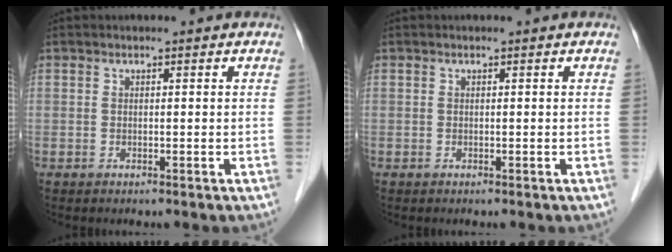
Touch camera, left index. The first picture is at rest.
{"total": 0.0}